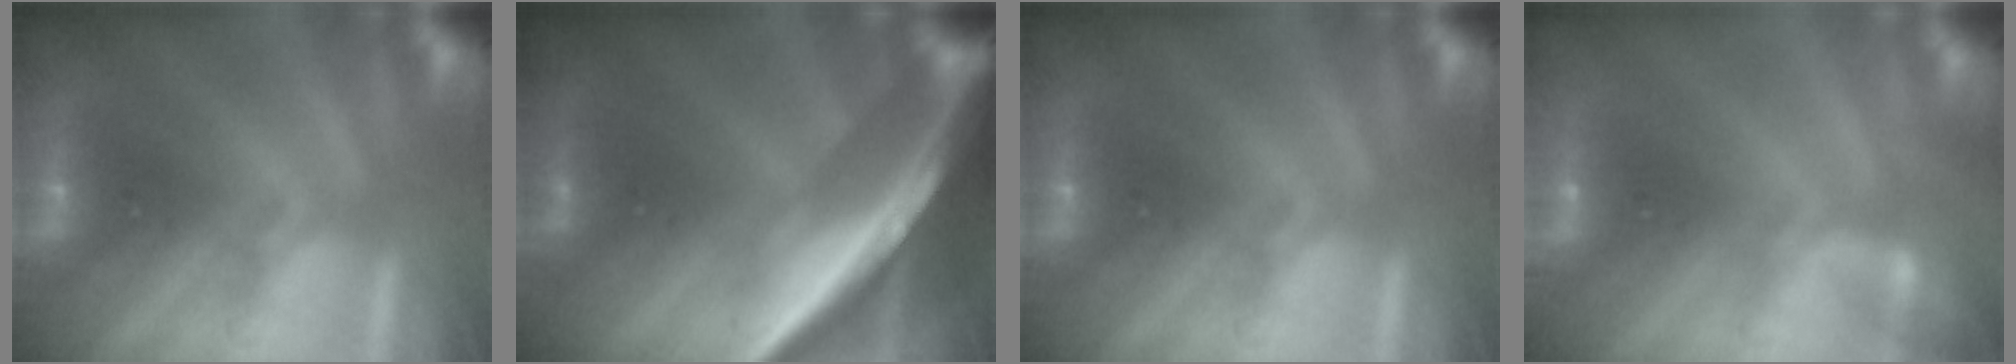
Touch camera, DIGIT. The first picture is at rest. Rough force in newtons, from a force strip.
{"total": 11.3}
{"total": 0.0}
{"total": 2.1}